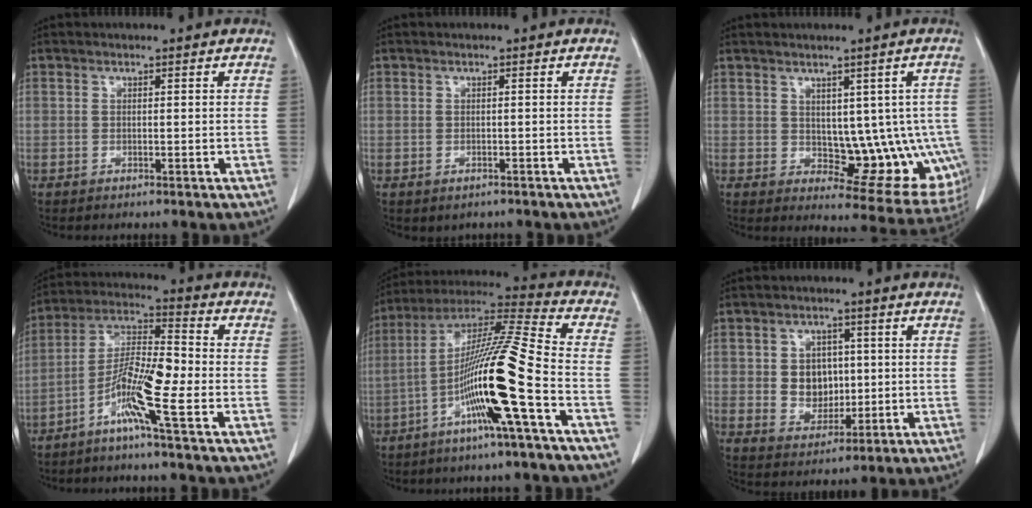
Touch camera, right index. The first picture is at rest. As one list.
[{"total": 1.0, "force": [-0.6, 0.6, 0.6], "torque": [-0.016, -0.002, -0.002]}, {"total": 11.8, "force": [-0.3, 6.4, 9.9], "torque": [-0.093, 0.005, 0.014]}, {"total": 10.3, "force": [-4.5, 0.0, 9.2], "torque": [-0.182, 0.002, -0.096]}, {"total": 16.6, "force": [-5.6, -1.2, 15.6], "torque": [-0.292, 0.001, -0.113]}, {"total": 6.4, "force": [0.6, 5.2, 3.7], "torque": [-0.061, 0.009, 0.021]}]